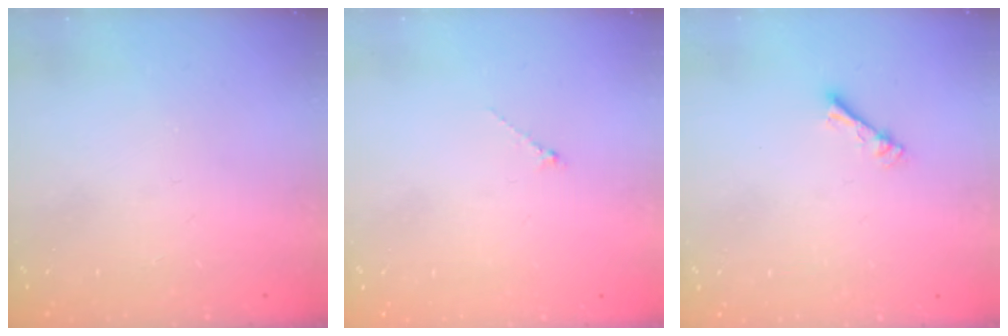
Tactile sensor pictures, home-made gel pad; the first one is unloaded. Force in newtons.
{"total": 0.6, "press": 0.5, "slide": 0.3}
{"total": 2.3, "press": 2.2, "slide": 0.4}